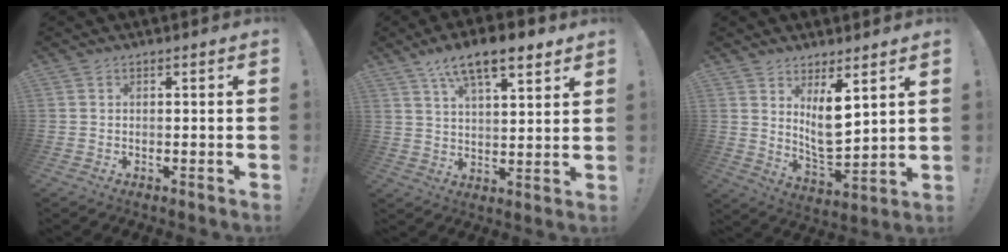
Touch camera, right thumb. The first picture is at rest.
{"total": 11.8, "force": [7.7, 4.1, 7.9], "torque": [-0.126, -0.034, 0.132]}
{"total": 9.5, "force": [5.1, 3.5, 7.2], "torque": [-0.115, -0.046, 0.097]}